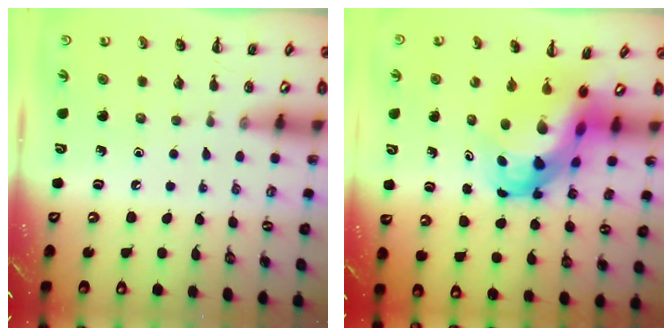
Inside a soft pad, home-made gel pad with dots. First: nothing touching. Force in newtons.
{"total": 9.0, "press": 8.7, "slide": 2.5}